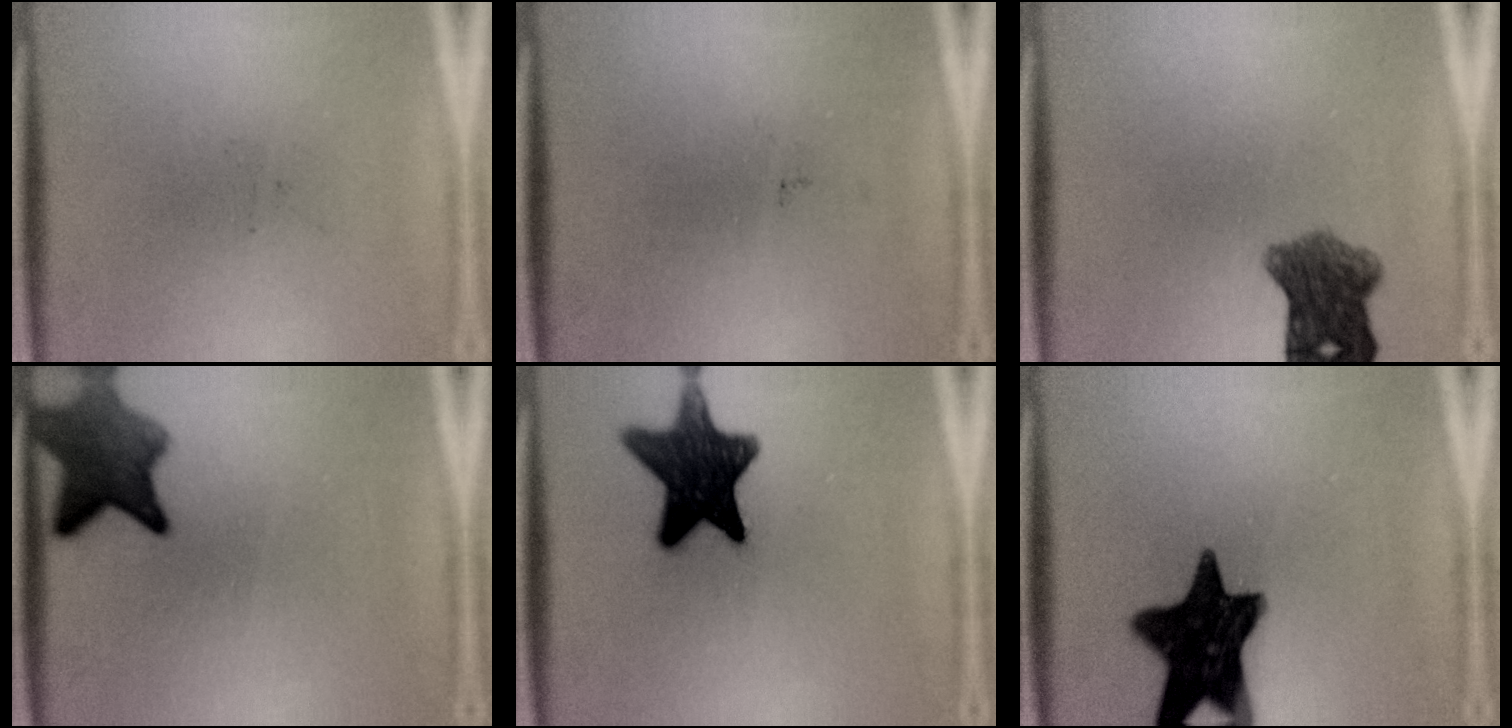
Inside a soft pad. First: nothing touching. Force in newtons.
{"total": 0.0}
{"total": 6.7}
{"total": 7.5}
{"total": 13.3}
{"total": 15.3}